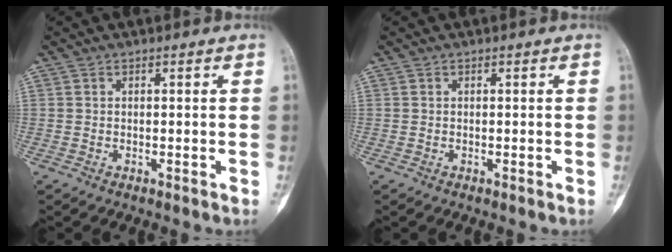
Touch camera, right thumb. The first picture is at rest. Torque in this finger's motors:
{"motor_torque": [2.11, 2.13, -0.05, -0.05, 0.00]}